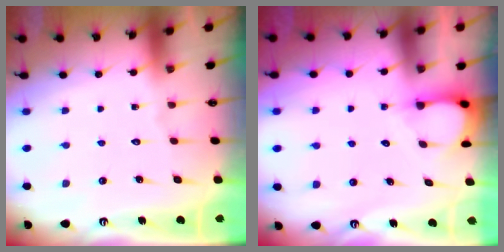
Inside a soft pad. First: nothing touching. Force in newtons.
{"total": 3.2, "press": 3.2, "slide": 0.3}